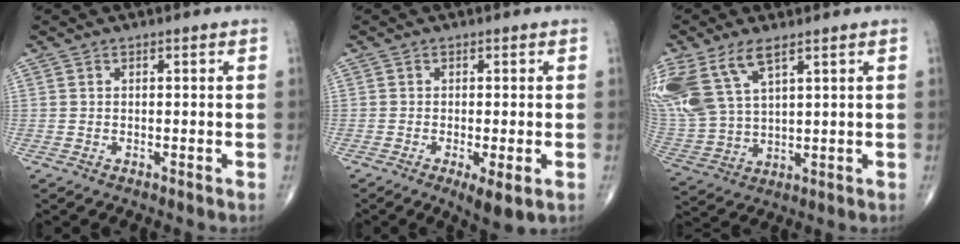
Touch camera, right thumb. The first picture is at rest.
{"total": 4.9, "force": [-1.8, 1.2, 4.4], "torque": [-0.073, -0.015, -0.028]}
{"total": 16.0, "force": [8.2, 7.9, 11.3], "torque": [-0.272, -0.013, 0.174]}